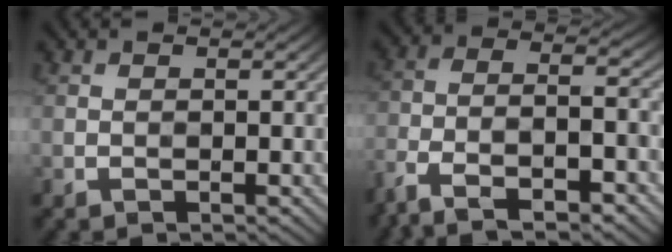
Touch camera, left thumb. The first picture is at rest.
{"total": 11.3, "force": [-7.7, 3.5, 7.5], "torque": [-0.151, -0.009, -0.144]}